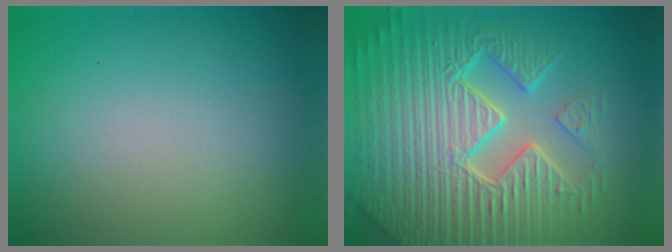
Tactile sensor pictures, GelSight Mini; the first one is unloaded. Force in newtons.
{"total": 10.7, "press": 7.0, "slide": 8.1}